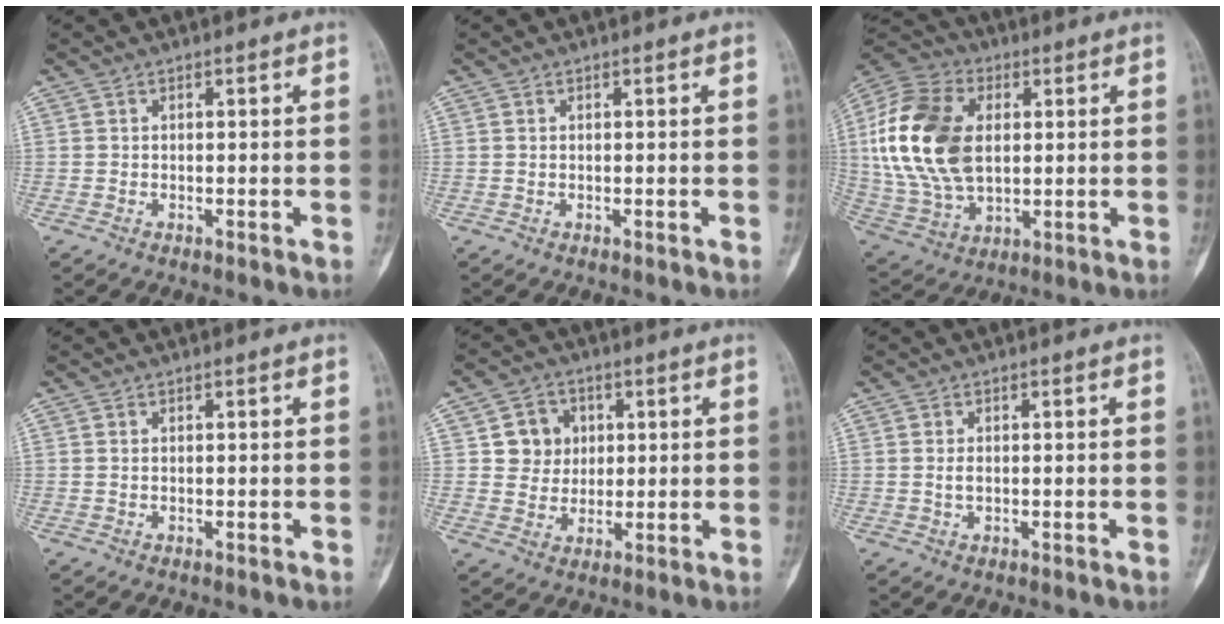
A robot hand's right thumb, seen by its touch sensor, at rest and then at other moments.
{"total": 0.0}
{"total": 21.3, "force": [3.0, 13.6, 16.1], "torque": [-0.324, -0.002, 0.059]}
{"total": 0.0}
{"total": 7.1, "force": [1.7, 6.5, 2.2], "torque": [0.002, 0.000, 0.028]}
{"total": 1.4, "force": [0.0, 0.8, 1.1], "torque": [-0.021, -0.001, 0.003]}